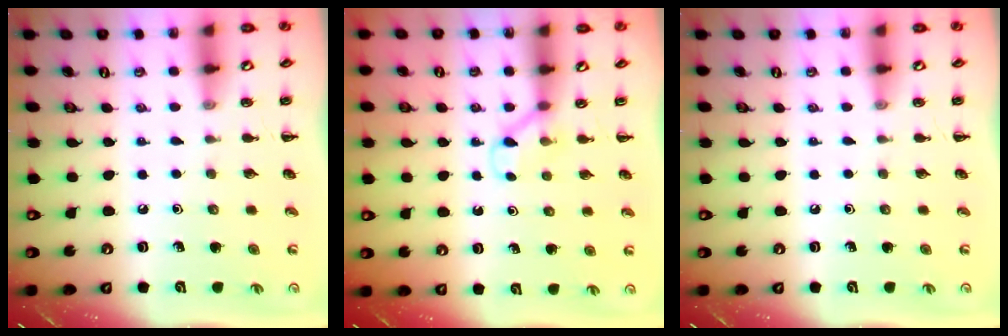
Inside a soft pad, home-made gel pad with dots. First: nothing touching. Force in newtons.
{"total": 3.3, "press": 3.1, "slide": 1.1}
{"total": 0.0}